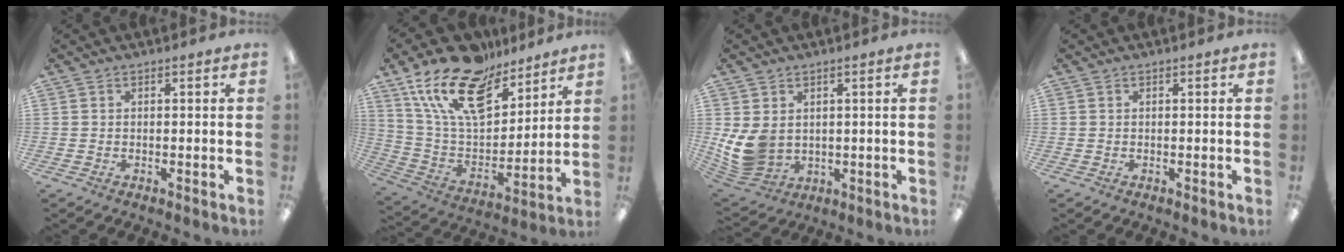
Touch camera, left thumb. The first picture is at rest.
{"total": 20.9, "force": [14.5, 10.0, 11.3], "torque": [-0.228, -0.087, 0.261]}
{"total": 8.9, "force": [1.2, 6.8, 5.6], "torque": [-0.133, -0.009, 0.027]}
{"total": 0.0}